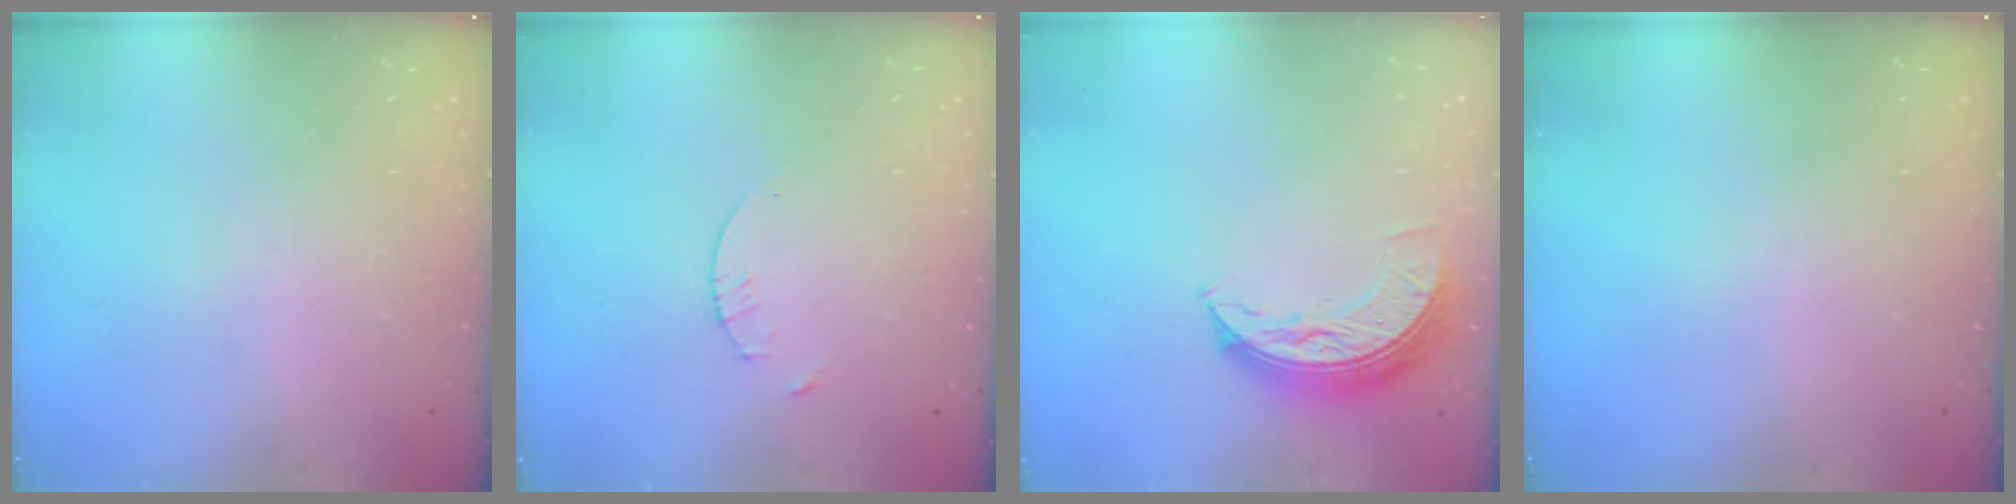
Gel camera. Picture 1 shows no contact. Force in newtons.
{"total": 1.3, "press": 1.3, "slide": 0.2}
{"total": 7.9, "press": 7.9, "slide": 0.6}
{"total": 0.0}